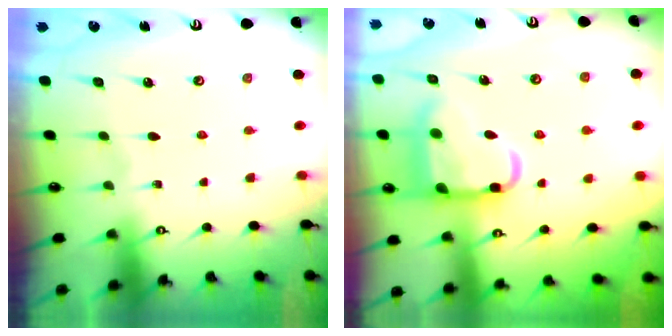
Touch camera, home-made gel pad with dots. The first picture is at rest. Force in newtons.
{"total": 13.9, "press": 13.8, "slide": 1.7}